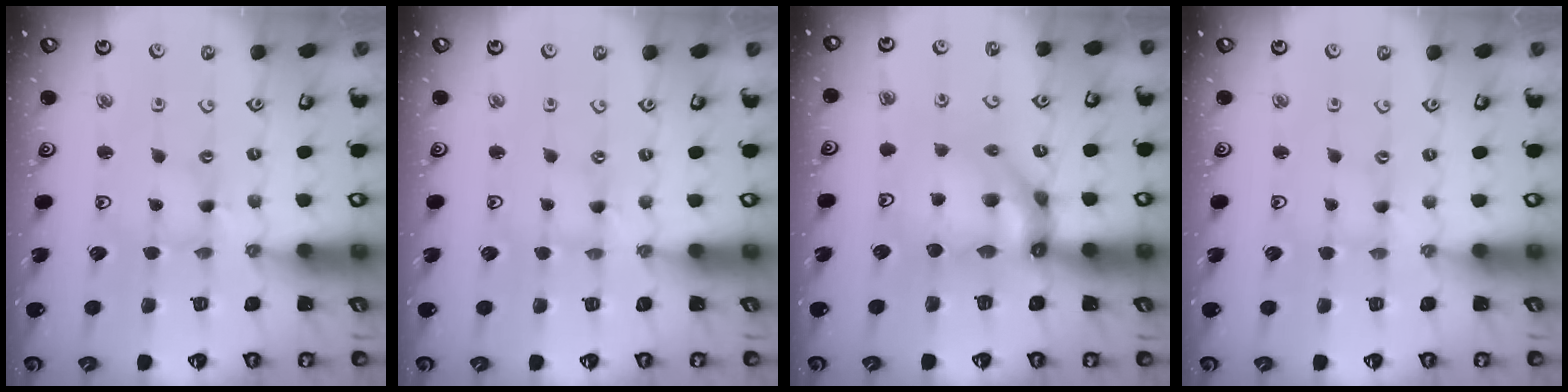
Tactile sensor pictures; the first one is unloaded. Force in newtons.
{"total": 0.0}
{"total": 12.3, "press": 12.3, "slide": 1.2}
{"total": 0.0}